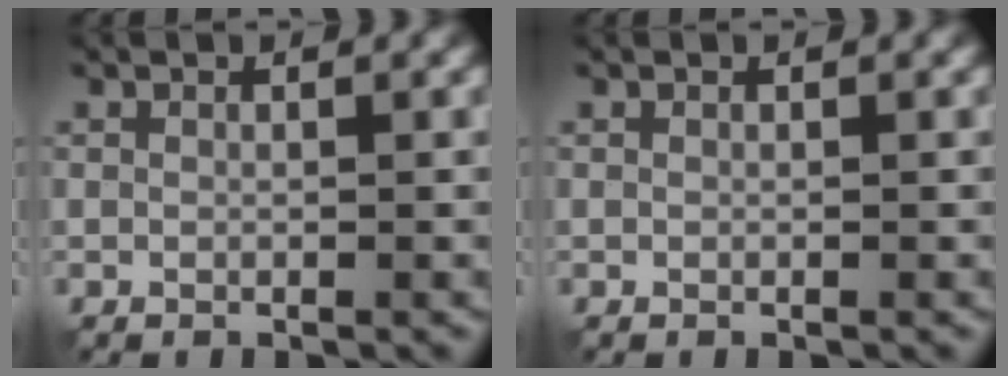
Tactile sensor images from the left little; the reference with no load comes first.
{"total": 0.0}